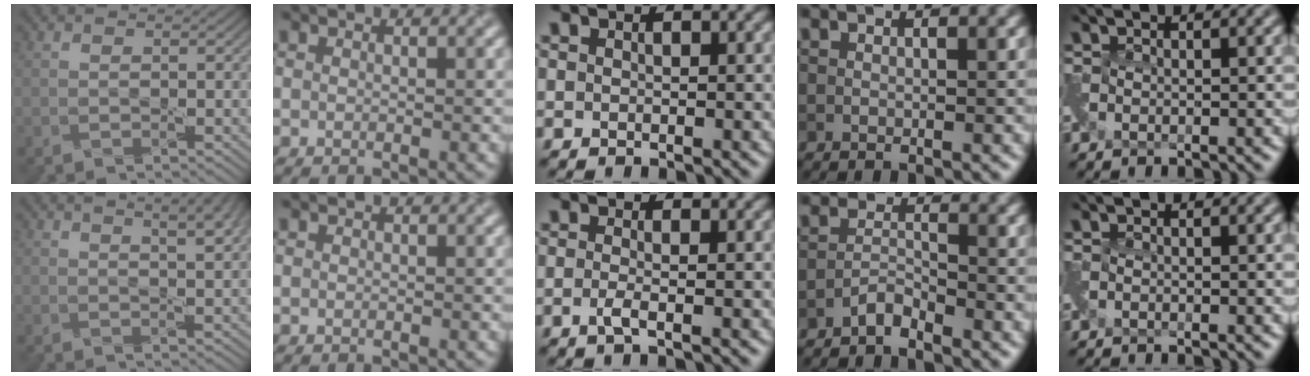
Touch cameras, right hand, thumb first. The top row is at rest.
{"thumb": {"total": 5.4, "force": [2.8, 1.7, 4.3], "torque": [-0.048, 0.017, 0.025]}, "middle": {"total": 1.5, "force": [-0.5, 0.3, 1.3], "torque": [-0.028, -0.003, -0.013]}, "ring": {"total": 1.6, "force": [-1.5, 0.5, 0.5], "torque": [-0.008, 0.008, -0.031]}, "little": {"total": 0.8, "force": [-0.6, -0.4, -0.5], "torque": [0.006, -0.006, -0.015]}}